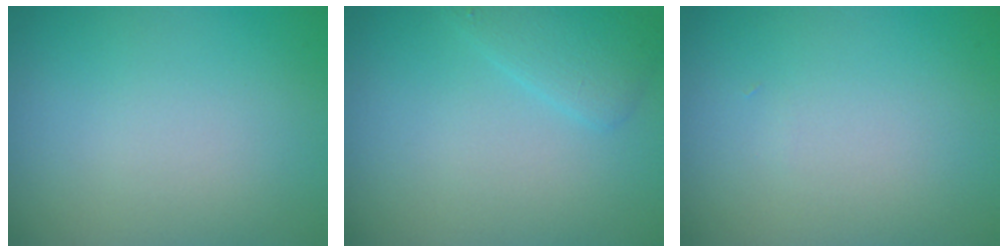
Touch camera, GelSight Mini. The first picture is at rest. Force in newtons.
{"total": 2.1, "press": 2.0, "slide": 0.2}
{"total": 0.0}